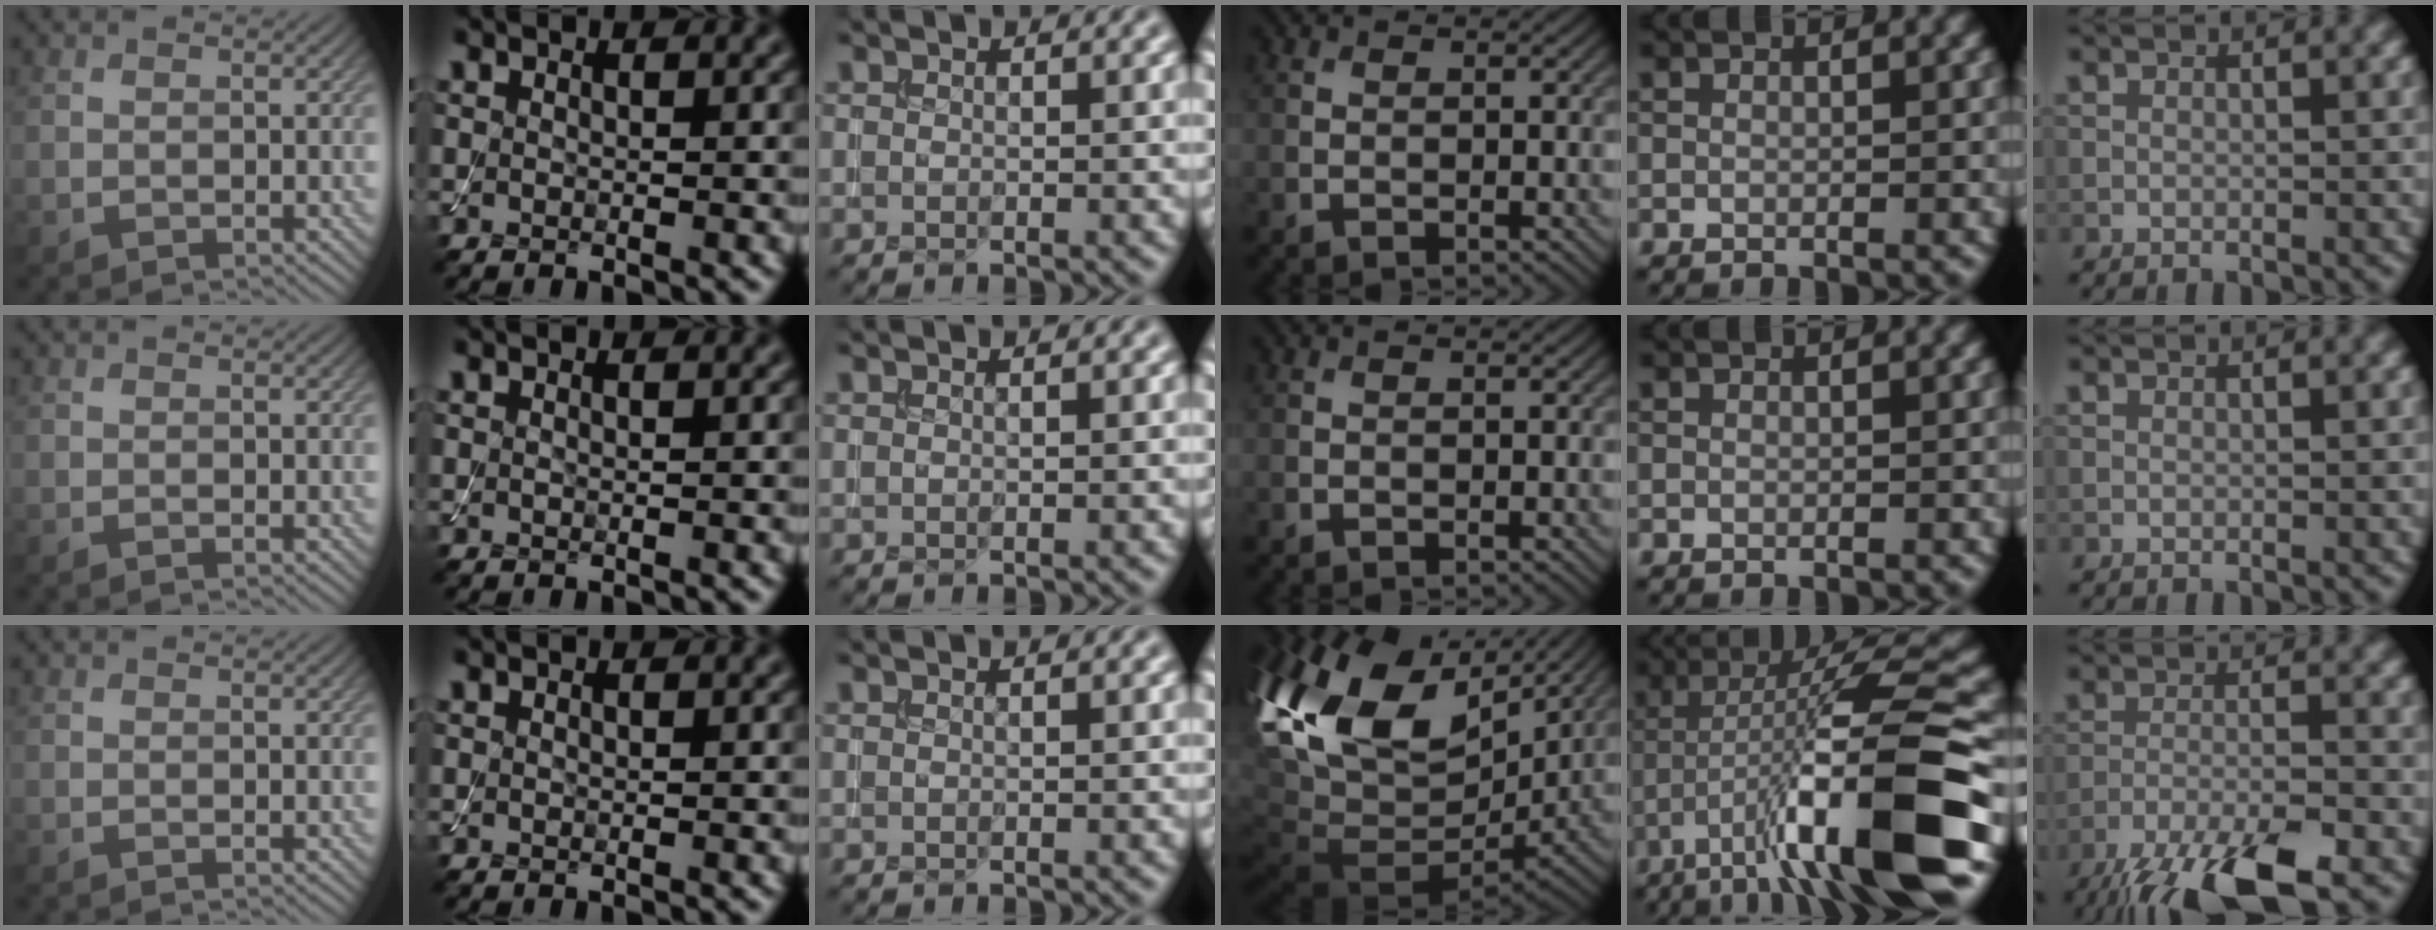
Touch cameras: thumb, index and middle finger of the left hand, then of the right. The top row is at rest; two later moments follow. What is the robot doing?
{"motion": "assemble", "object": "toy tower of hanoi"}